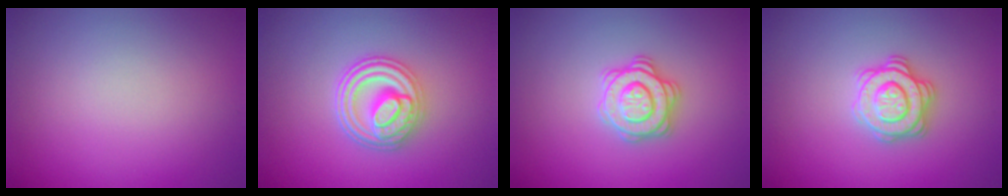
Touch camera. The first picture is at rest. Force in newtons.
{"total": 4.7, "press": 3.7, "slide": 2.9}
{"total": 2.9, "press": 2.8, "slide": 0.6}
{"total": 2.8, "press": 2.8, "slide": 0.2}